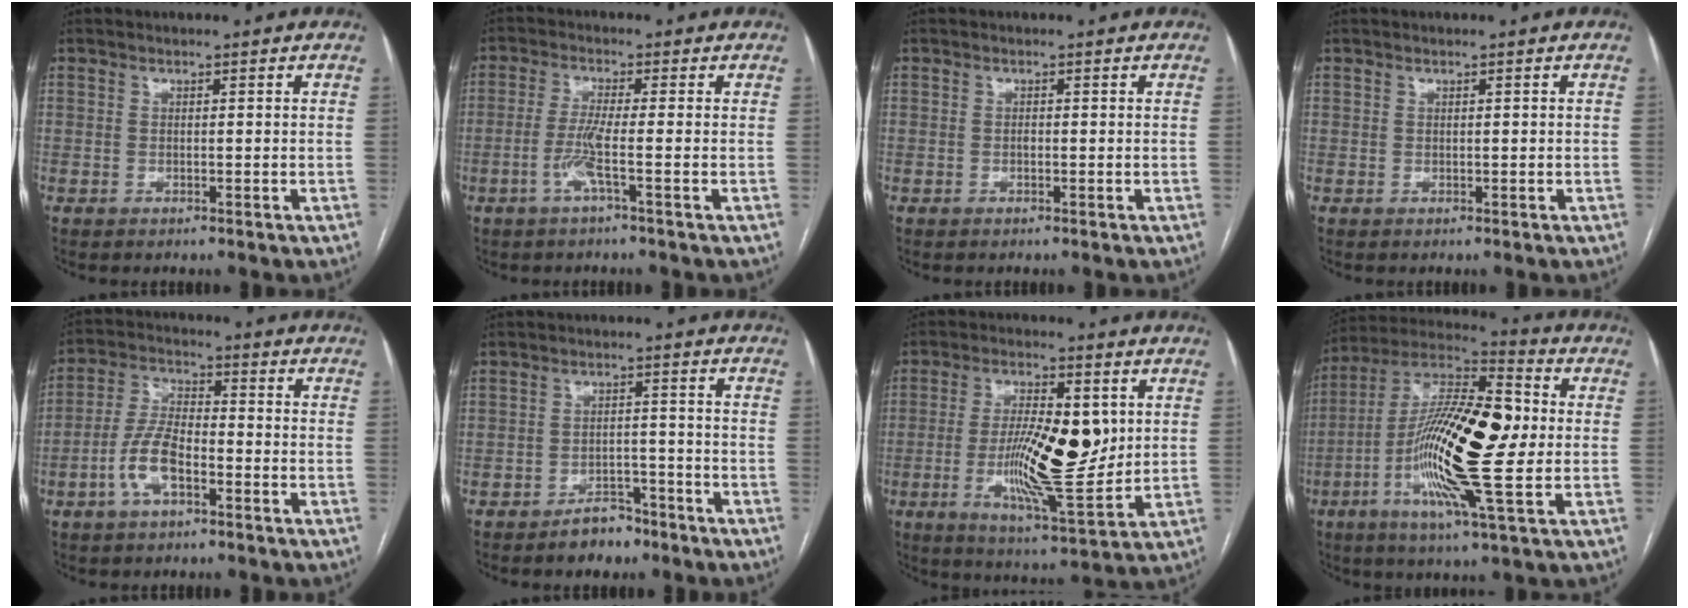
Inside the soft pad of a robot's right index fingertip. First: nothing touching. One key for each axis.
{"total": 4.2, "fx": -1.6, "fy": -0.6, "fz": 3.9, "tx": -0.080, "ty": -0.004, "tz": -0.036}
{"total": 0.5, "fx": -0.2, "fy": 0.3, "fz": 0.4, "tx": -0.010, "ty": 0.001, "tz": -0.005}
{"total": 0.0}
{"total": 7.7, "fx": -3.2, "fy": 3.2, "fz": 6.2, "tx": -0.137, "ty": 0.011, "tz": -0.065}
{"total": 4.5, "fx": -3.5, "fy": 2.5, "fz": 1.3, "tx": -0.010, "ty": 0.011, "tz": -0.052}
{"total": 13.9, "fx": 0.4, "fy": 3.6, "fz": 13.4, "tx": -0.240, "ty": -0.001, "tz": 0.010}
{"total": 21.6, "fx": -1.3, "fy": 3.6, "fz": 21.3, "tx": -0.407, "ty": 0.011, "tz": -0.032}